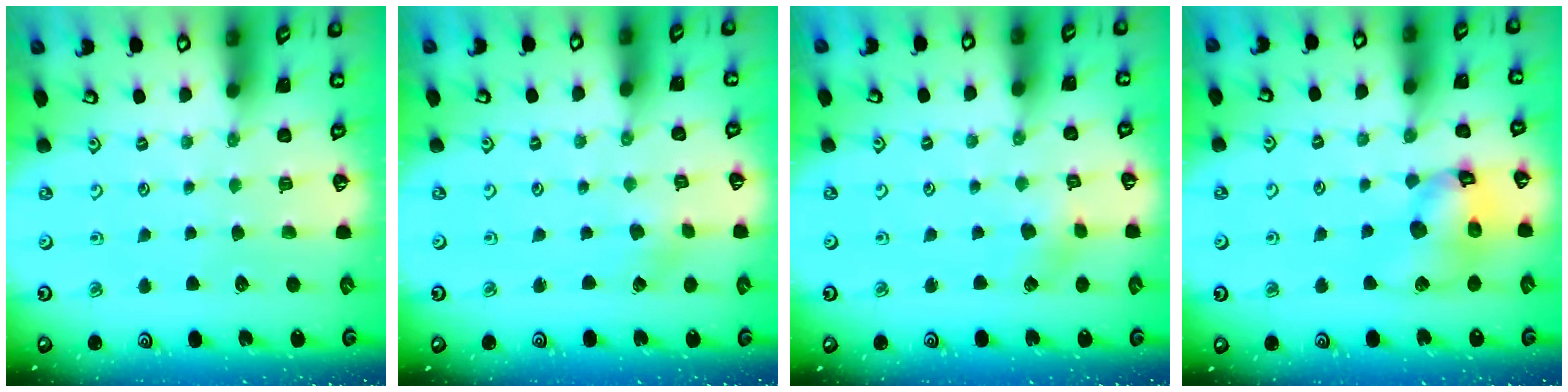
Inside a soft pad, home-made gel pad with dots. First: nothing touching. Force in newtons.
{"total": 0.5, "press": 0.5, "slide": 0.0}
{"total": 2.9, "press": 2.9, "slide": 0.3}
{"total": 14.4, "press": 14.3, "slide": 1.6}